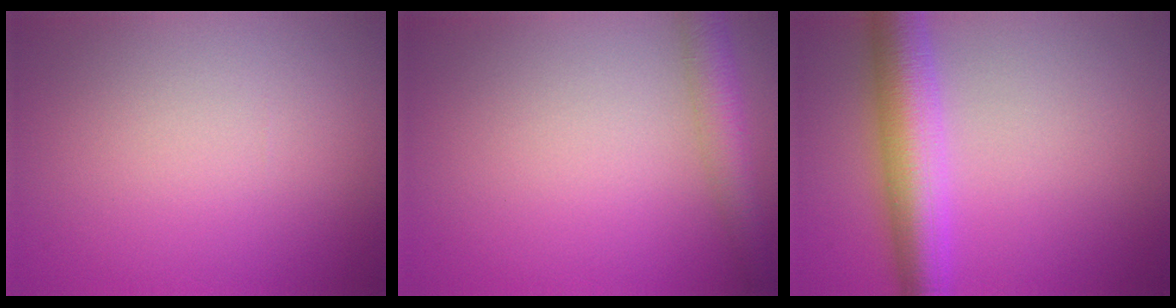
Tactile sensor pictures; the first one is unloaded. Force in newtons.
{"total": 3.5, "press": 3.5, "slide": 0.2}
{"total": 6.5, "press": 6.5, "slide": 0.0}